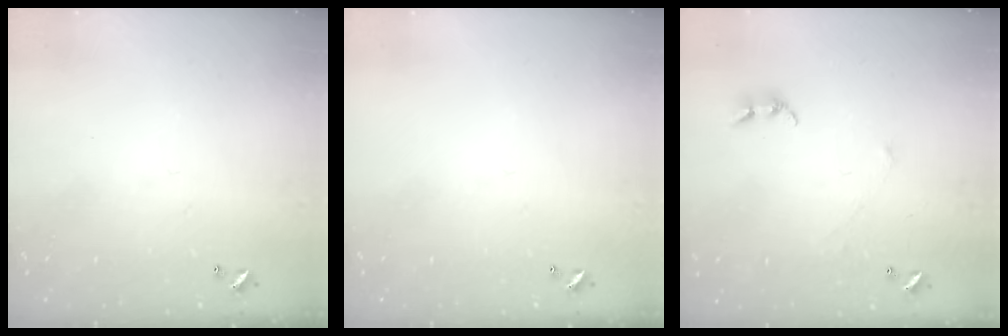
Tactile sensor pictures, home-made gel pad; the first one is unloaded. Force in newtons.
{"total": 0.0}
{"total": 0.7, "press": 0.6, "slide": 0.5}